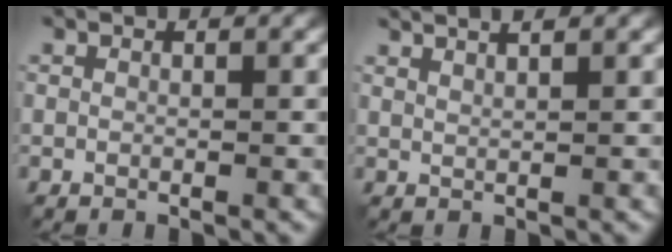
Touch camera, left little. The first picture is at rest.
{"total": 3.1, "force": [2.2, 0.9, 2.0], "torque": [-0.011, 0.018, 0.011]}